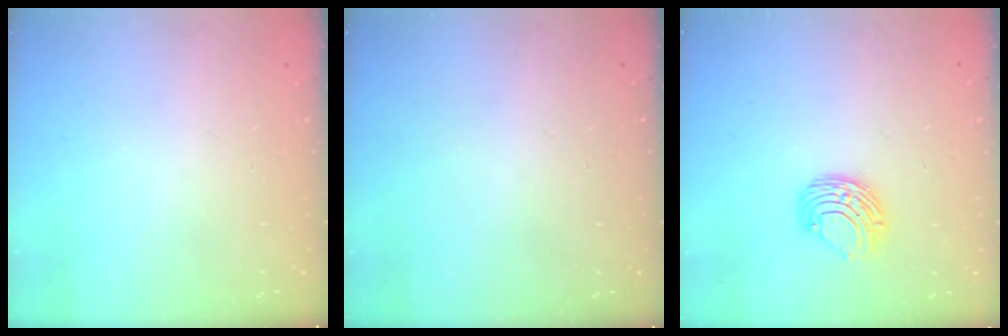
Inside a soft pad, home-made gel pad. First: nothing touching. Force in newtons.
{"total": 0.0}
{"total": 8.0, "press": 7.9, "slide": 0.4}